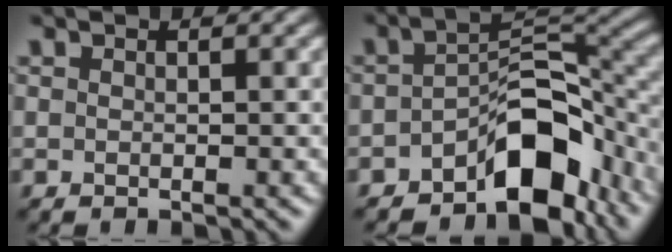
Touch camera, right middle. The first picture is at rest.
{"total": 8.5, "force": [-4.4, 4.2, 5.9], "torque": [-0.069, 0.006, -0.076]}